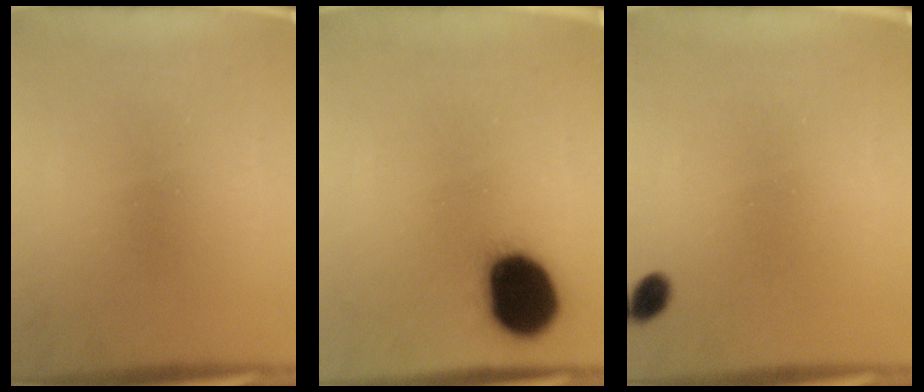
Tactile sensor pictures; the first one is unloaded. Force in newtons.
{"total": 17.0}
{"total": 2.1}